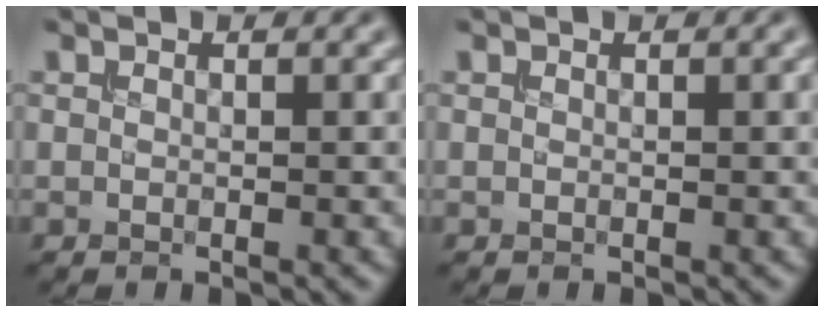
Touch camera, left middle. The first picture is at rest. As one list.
[{"total": 0.8, "force": [0.3, 0.3, 0.7], "torque": [-0.008, 0.005, 0.003]}]